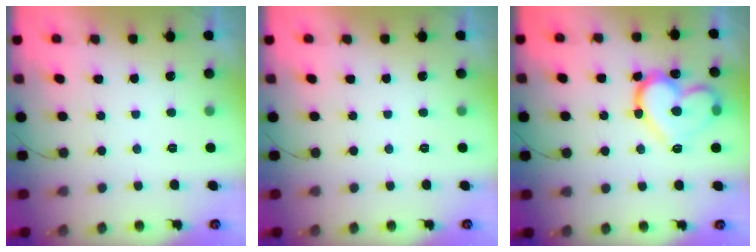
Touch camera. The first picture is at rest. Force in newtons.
{"total": 0.0}
{"total": 17.8, "press": 17.7, "slide": 1.7}